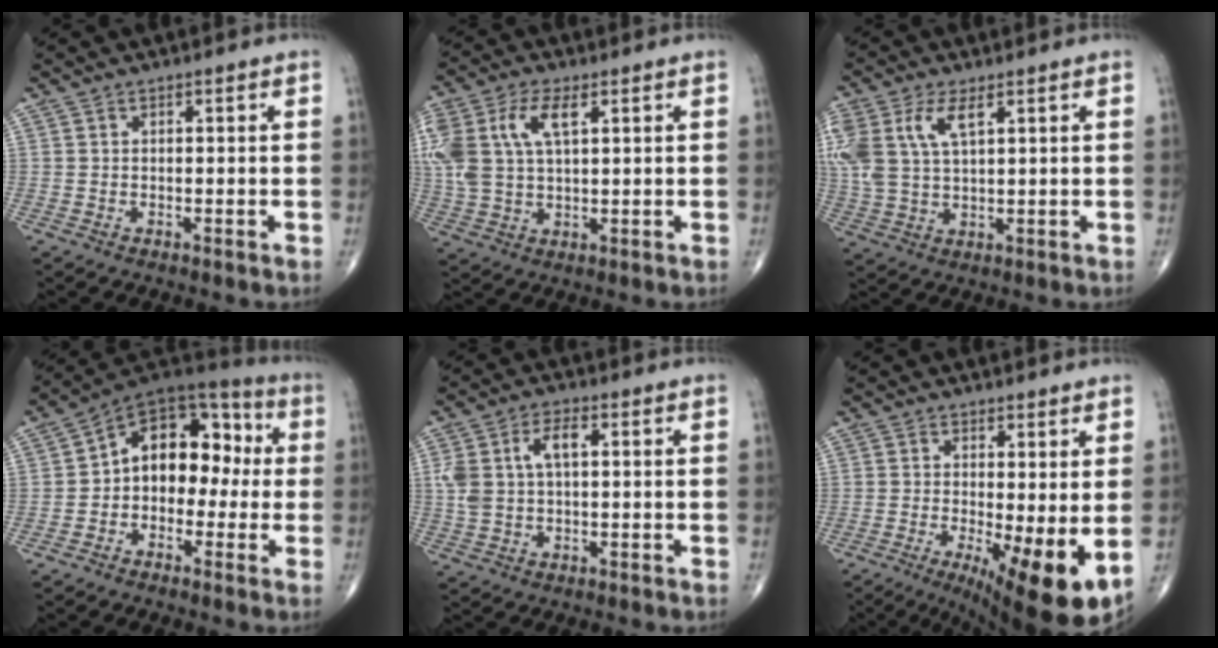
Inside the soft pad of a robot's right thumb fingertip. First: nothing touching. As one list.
[{"total": 13.4, "force": [4.2, 7.0, 10.7], "torque": [-0.253, 0.008, 0.083]}, {"total": 11.8, "force": [4.4, 6.0, 9.2], "torque": [-0.221, 0.003, 0.092]}, {"total": 14.4, "force": [-0.3, 10.1, 10.4], "torque": [-0.104, 0.050, -0.025]}, {"total": 7.4, "force": [1.5, 4.0, 6.1], "torque": [-0.134, 0.018, 0.032]}, {"total": 11.9, "force": [-2.4, 3.1, 11.2], "torque": [-0.165, -0.023, -0.026]}]